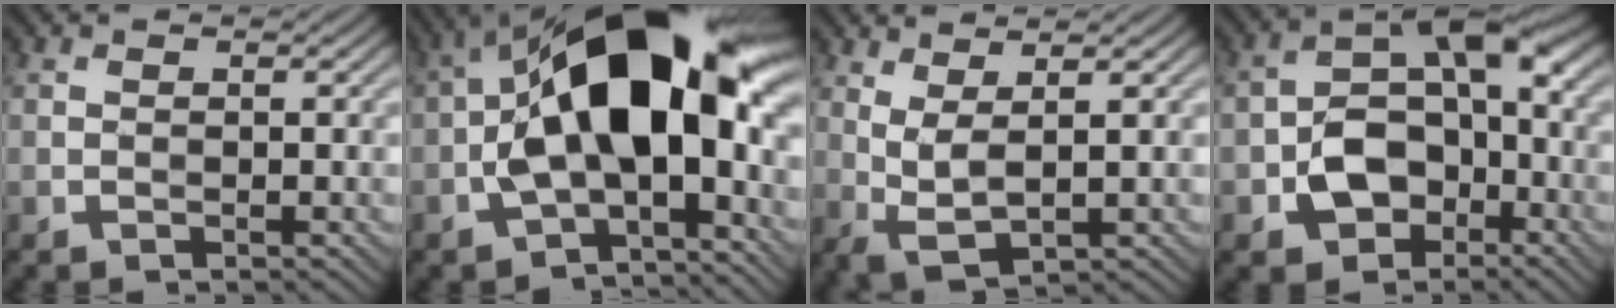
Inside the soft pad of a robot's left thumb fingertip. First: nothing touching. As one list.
[{"total": 17.0, "force": [-0.4, 8.3, 14.8], "torque": [-0.233, 0.026, -0.025]}, {"total": 3.6, "force": [1.6, 0.7, 3.2], "torque": [-0.085, -0.005, 0.035]}, {"total": 9.5, "force": [-3.3, 6.3, 6.2], "torque": [-0.100, -0.003, -0.069]}]